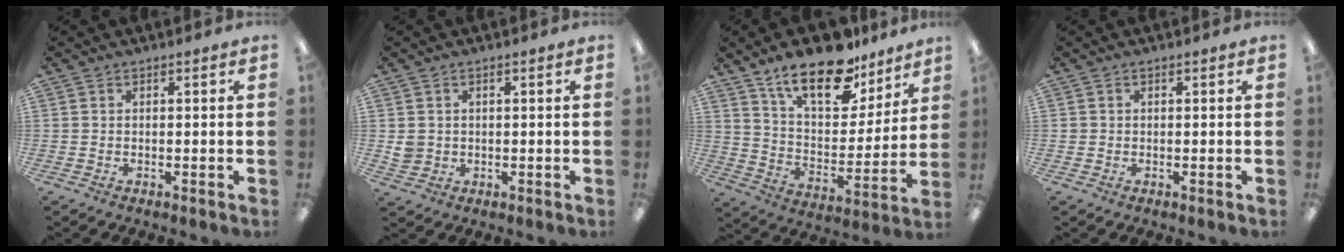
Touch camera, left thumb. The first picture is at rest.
{"total": 2.9, "force": [0.6, 2.7, 0.6], "torque": [-0.006, 0.001, 0.011]}
{"total": 20.2, "force": [14.5, 8.6, 11.1], "torque": [-0.181, -0.086, 0.251]}
{"total": 0.6, "force": [0.1, 0.6, 0.0], "torque": [0.000, 0.004, 0.001]}